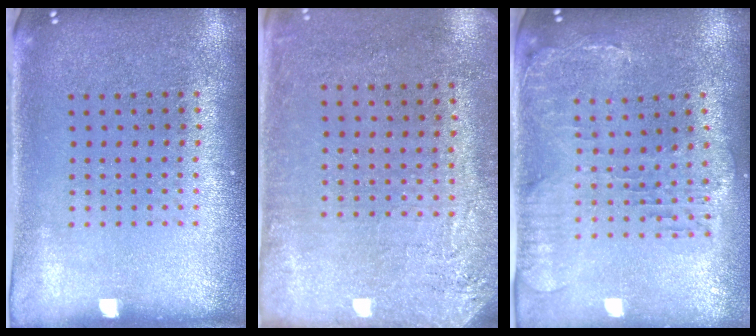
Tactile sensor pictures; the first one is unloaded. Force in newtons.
{"total": 2.7, "press": 2.3, "slide": 1.4}
{"total": 0.7, "press": 0.6, "slide": 0.2}